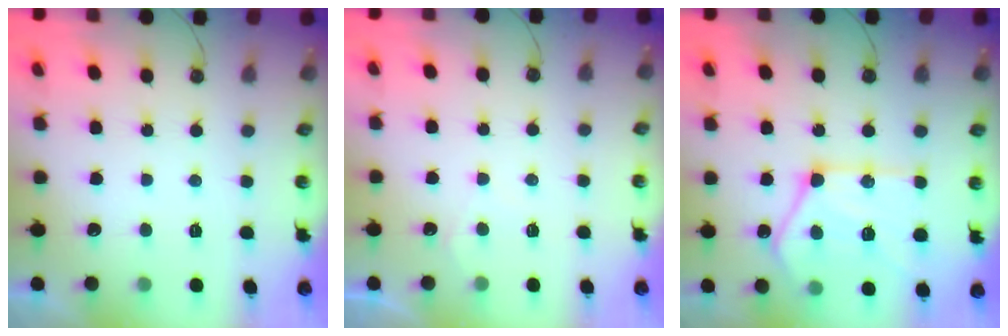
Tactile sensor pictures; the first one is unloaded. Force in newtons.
{"total": 3.3, "press": 3.2, "slide": 0.5}
{"total": 18.0, "press": 18.0, "slide": 1.3}